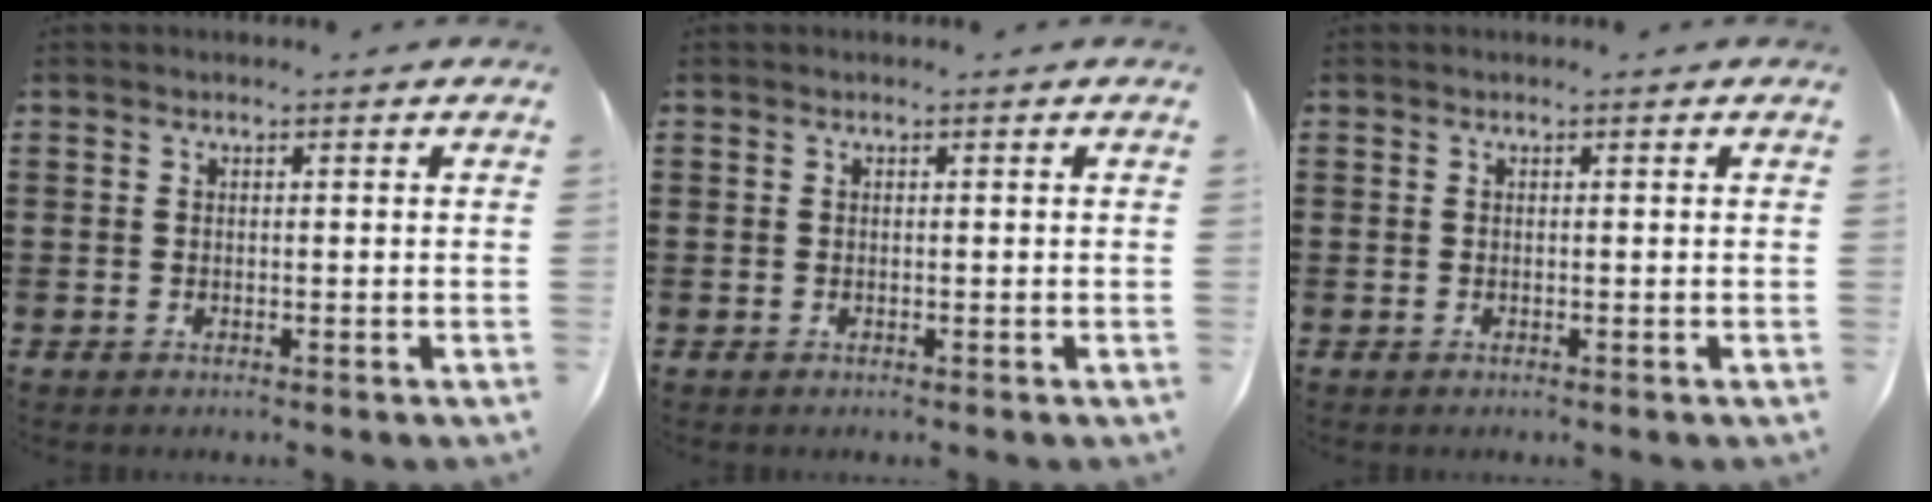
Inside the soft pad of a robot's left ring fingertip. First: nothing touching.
{"total": 0.0}
{"total": 0.0}